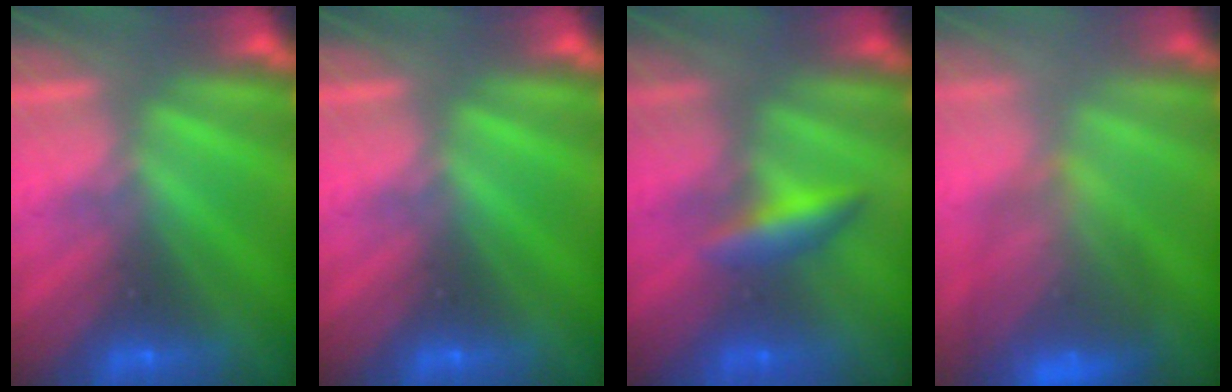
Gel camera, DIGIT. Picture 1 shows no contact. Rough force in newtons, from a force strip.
{"total": 0.0}
{"total": 2.4}
{"total": 8.5}